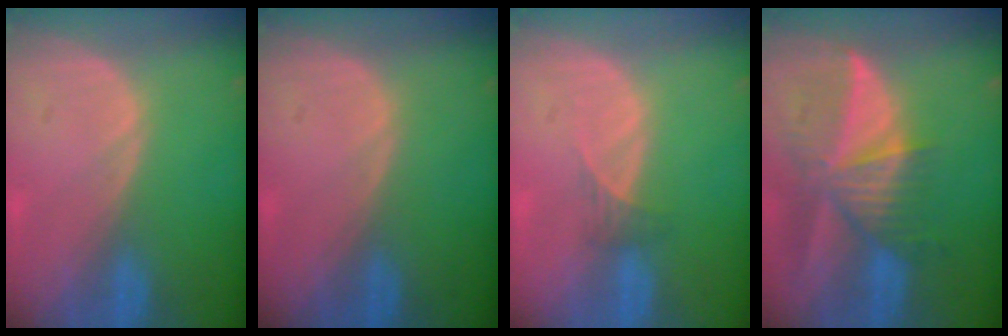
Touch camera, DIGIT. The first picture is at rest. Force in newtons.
{"total": 0.0}
{"total": 1.6, "press": 1.3, "slide": 0.9}
{"total": 9.9, "press": 8.7, "slide": 4.7}